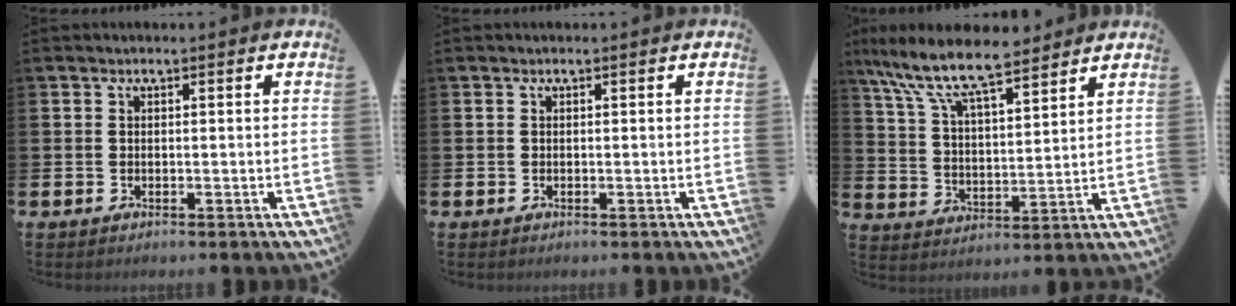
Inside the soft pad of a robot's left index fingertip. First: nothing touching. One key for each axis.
{"total": 0.0}
{"total": 10.0, "fx": 8.6, "fy": 2.4, "fz": 4.6, "tx": -0.128, "ty": -0.044, "tz": 0.151}